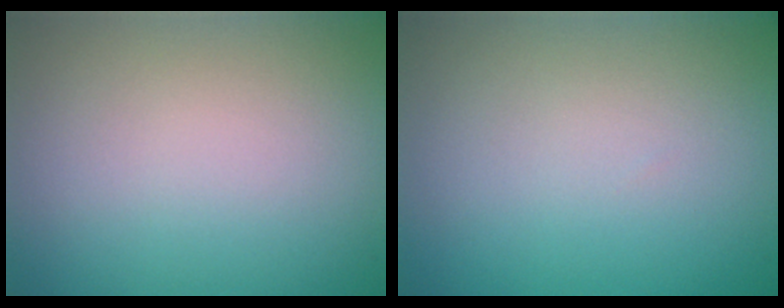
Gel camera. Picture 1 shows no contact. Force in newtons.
{"total": 0.0}